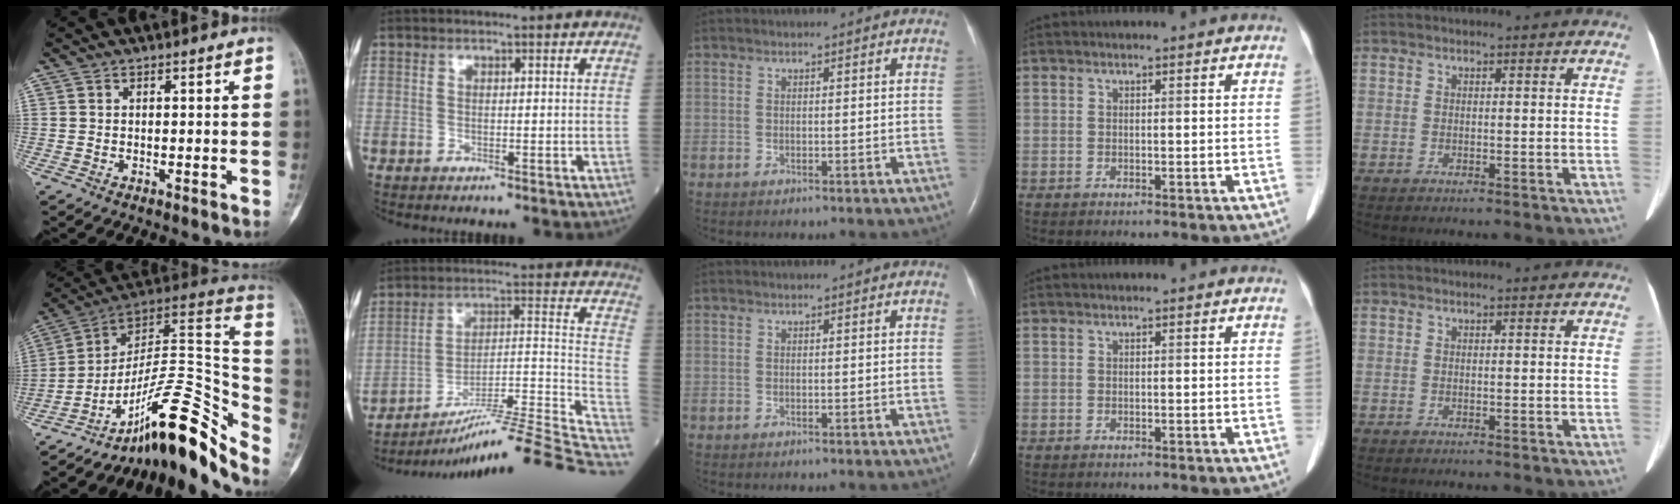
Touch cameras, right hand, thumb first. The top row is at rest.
{"thumb": {"total": 25.7, "force": [-17.4, 7.1, 17.6], "torque": [-0.193, 0.133, -0.267]}, "index": {"total": 25.9, "force": [-21.4, -0.8, 14.6], "torque": [-0.147, -0.003, -0.319]}}